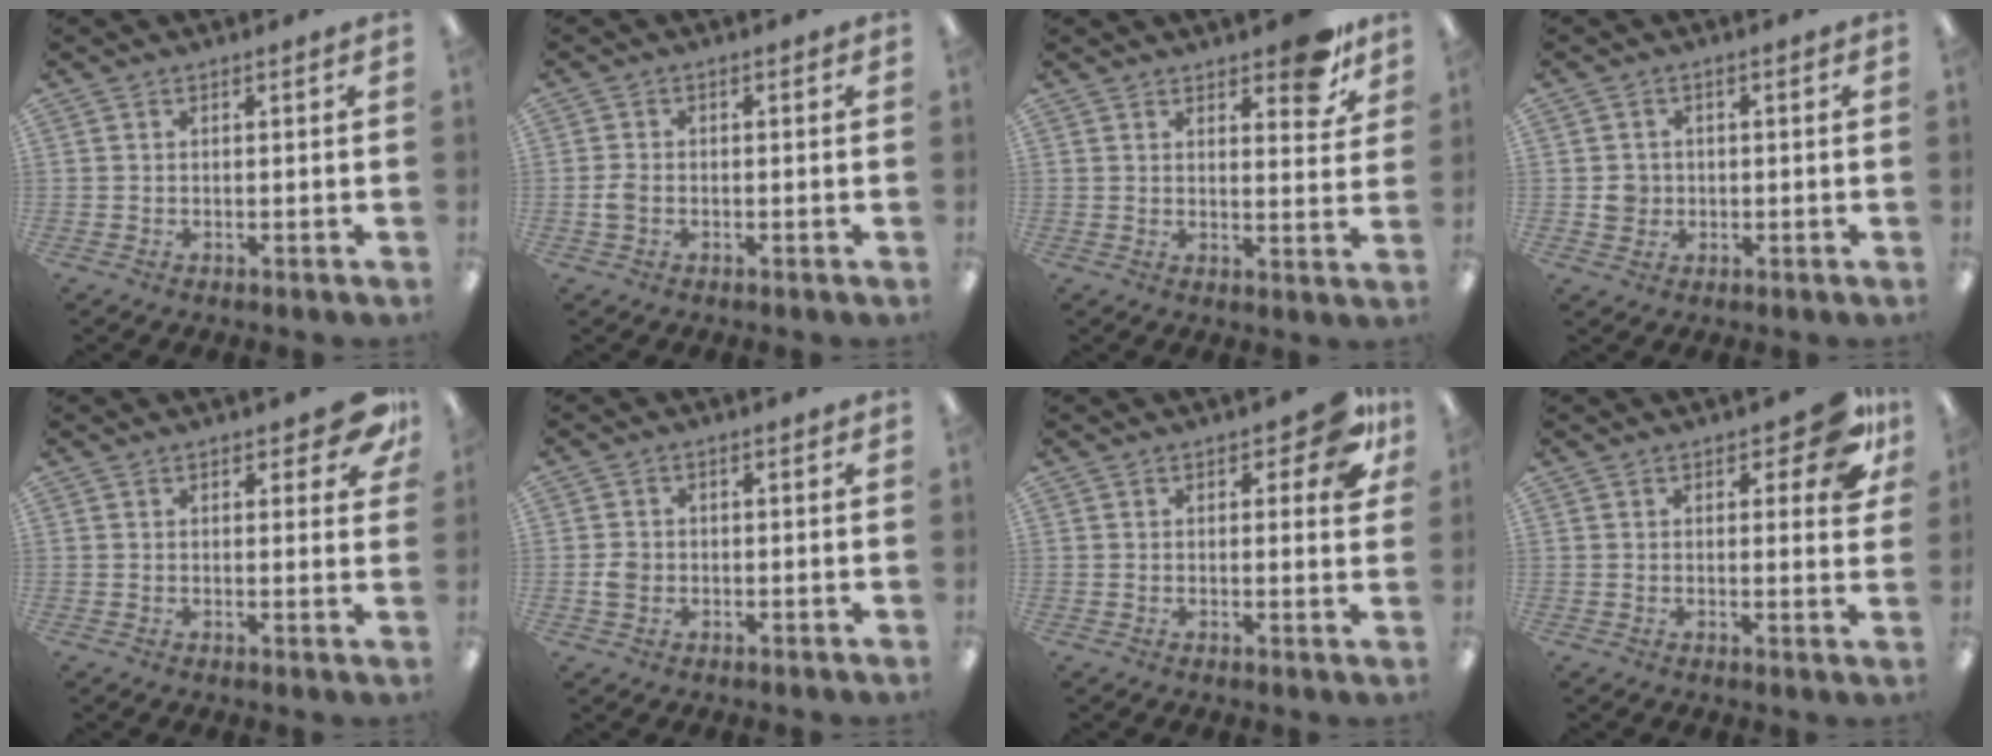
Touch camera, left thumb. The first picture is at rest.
{"total": 2.6, "force": [-0.7, 1.6, 1.9], "torque": [-0.034, 0.005, -0.012]}
{"total": 9.1, "force": [6.7, 3.5, 5.1], "torque": [-0.054, -0.039, 0.111]}
{"total": 3.6, "force": [-0.5, 3.4, 1.0], "torque": [-0.012, 0.003, -0.011]}
{"total": 6.9, "force": [3.9, 2.6, 5.0], "torque": [-0.054, -0.018, 0.063]}
{"total": 2.8, "force": [-0.6, 2.4, 1.3], "torque": [-0.023, 0.005, -0.012]}
{"total": 8.5, "force": [3.8, 3.5, 6.8], "torque": [-0.076, -0.014, 0.059]}
{"total": 10.1, "force": [5.0, 3.9, 7.9], "torque": [-0.090, -0.023, 0.081]}